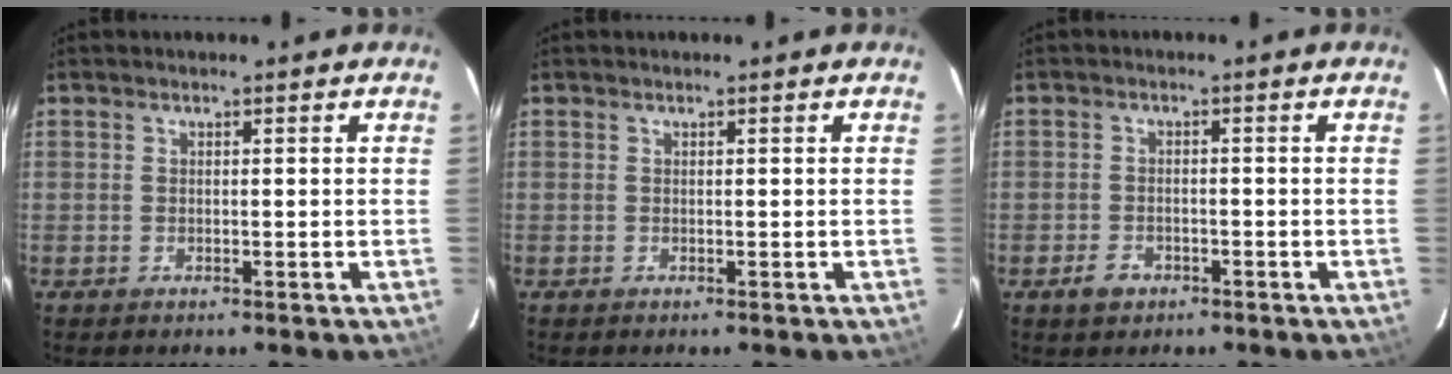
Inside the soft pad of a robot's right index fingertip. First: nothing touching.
{"total": 0.0}
{"total": 3.3, "force": [-2.0, 2.3, 1.4], "torque": [-0.031, 0.003, -0.030]}